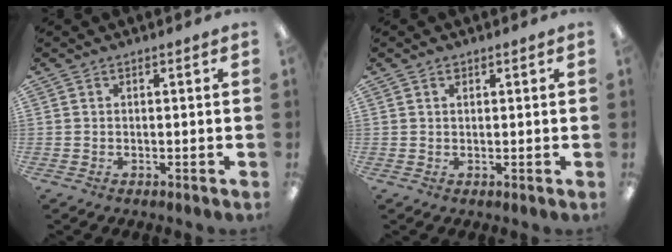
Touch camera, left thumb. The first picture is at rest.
{"total": 0.9, "force": [0.6, 0.5, 0.5], "torque": [-0.011, 0.001, 0.011]}